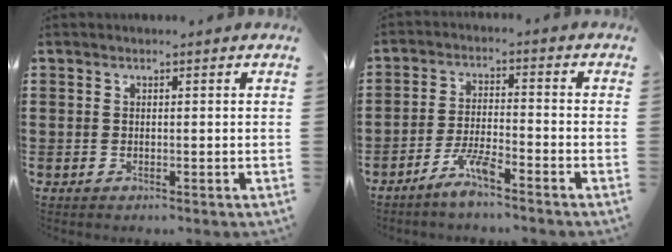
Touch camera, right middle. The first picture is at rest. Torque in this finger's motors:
{"motor_torque": [2.14, 0.00, 0.19, 0.10]}